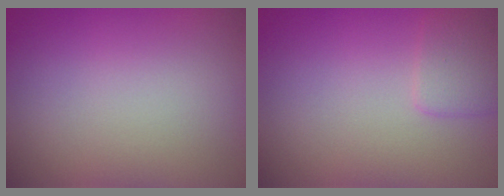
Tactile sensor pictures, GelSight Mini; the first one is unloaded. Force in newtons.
{"total": 1.6, "press": 1.6, "slide": 0.1}